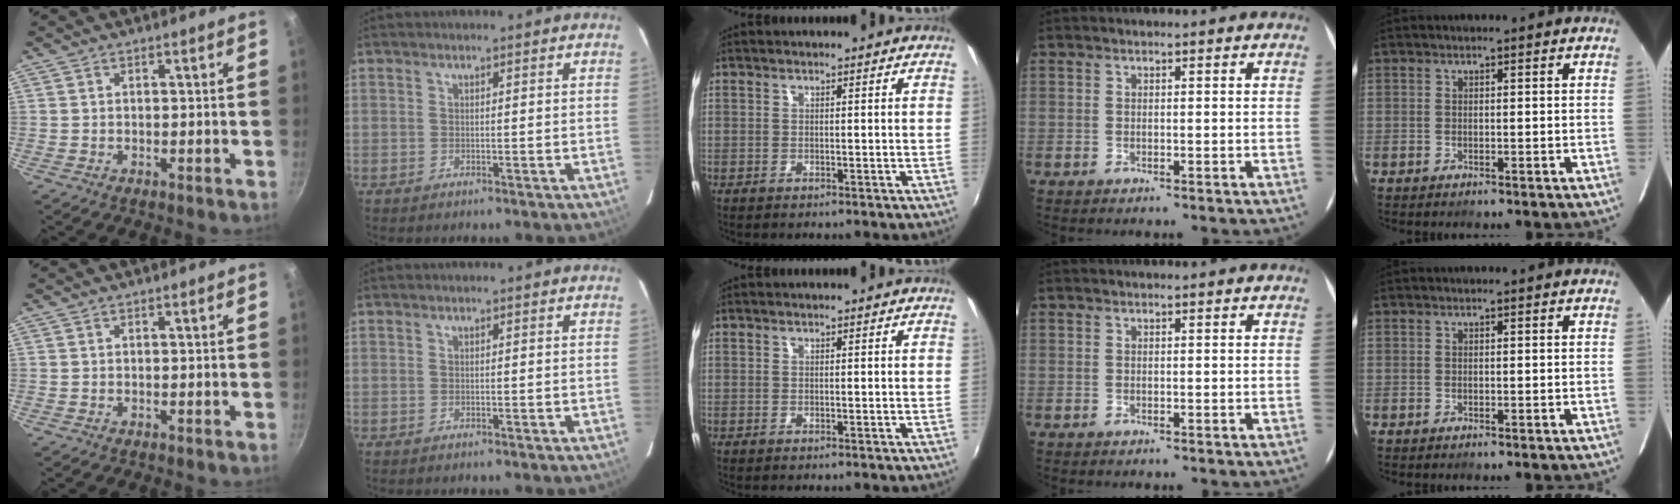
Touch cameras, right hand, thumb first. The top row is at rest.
{}